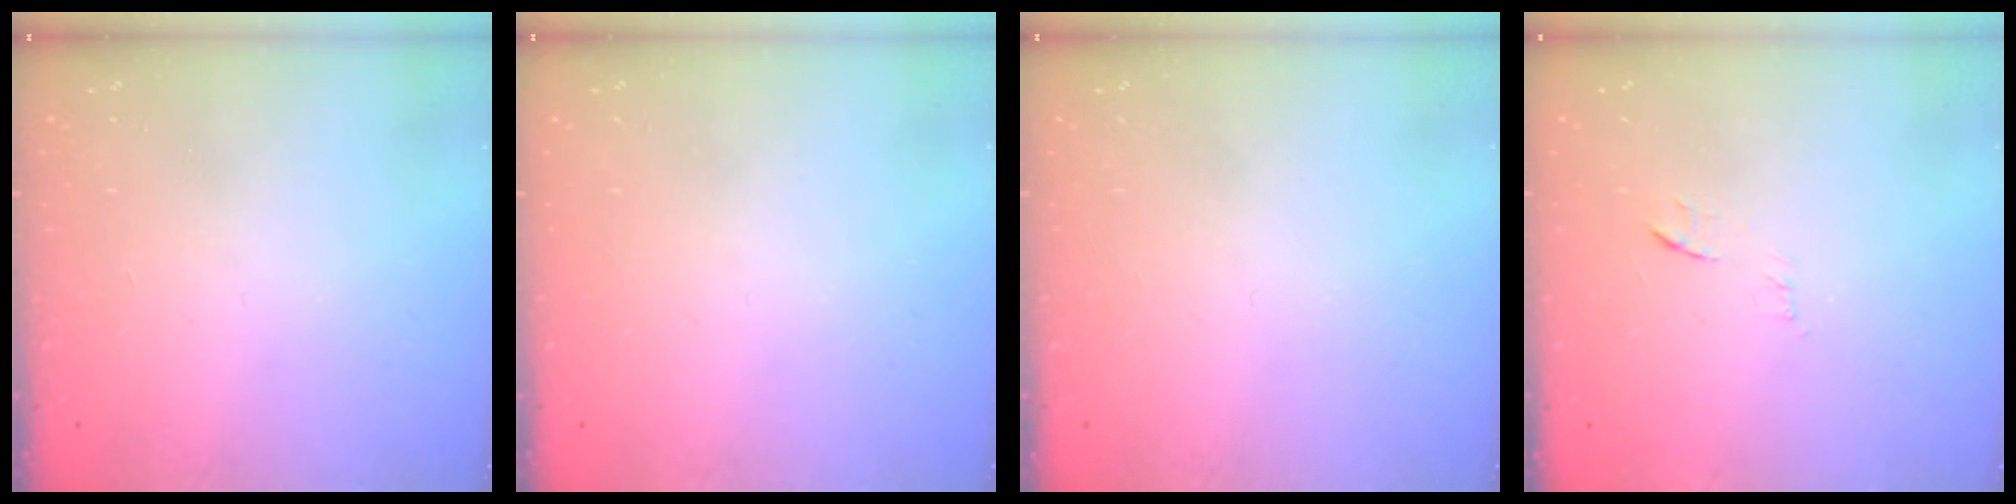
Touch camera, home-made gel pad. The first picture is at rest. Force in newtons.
{"total": 0.0}
{"total": 0.0}
{"total": 8.1, "press": 8.0, "slide": 0.7}